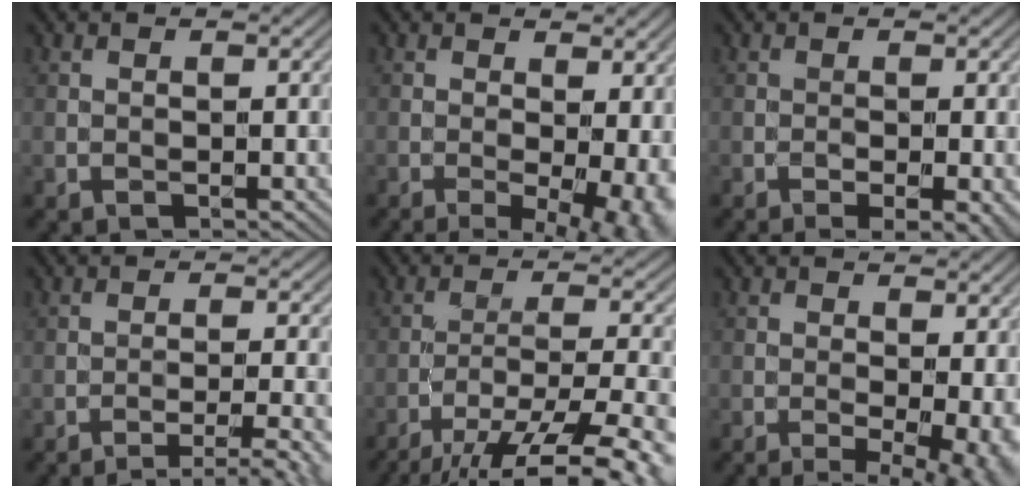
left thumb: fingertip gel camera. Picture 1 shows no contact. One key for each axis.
{"total": 9.1, "fx": -1.5, "fy": 3.2, "fz": 8.4, "tx": -0.112, "ty": -0.002, "tz": -0.012}
{"total": 4.5, "fx": -1.9, "fy": 1.0, "fz": 3.9, "tx": -0.060, "ty": -0.008, "tz": -0.021}
{"total": 6.2, "fx": -4.2, "fy": 0.9, "fz": 4.5, "tx": -0.061, "ty": 0.010, "tz": -0.062}
{"total": 14.7, "fx": -10.8, "fy": 3.2, "fz": 9.4, "tx": -0.148, "ty": -0.013, "tz": -0.148}
{"total": 8.0, "fx": -1.7, "fy": 2.6, "fz": 7.4, "tx": -0.095, "ty": -0.004, "tz": -0.017}